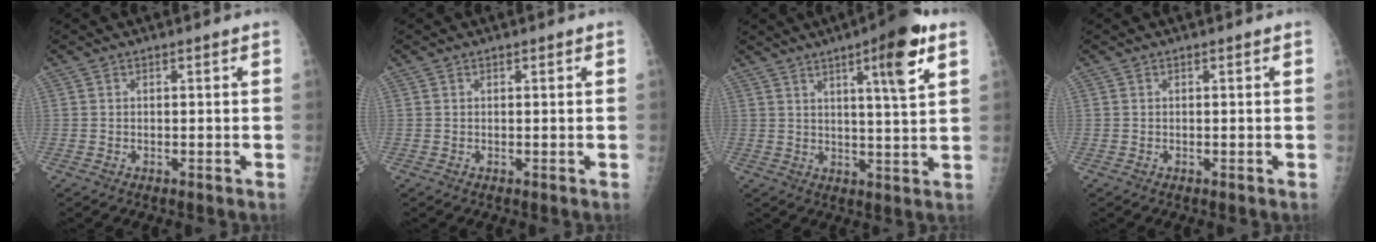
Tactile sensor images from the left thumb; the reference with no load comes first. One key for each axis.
{"total": 0.0}
{"total": 10.9, "fx": 5.4, "fy": 1.4, "fz": 9.3, "tx": -0.132, "ty": -0.024, "tz": 0.075}
{"total": 0.0}